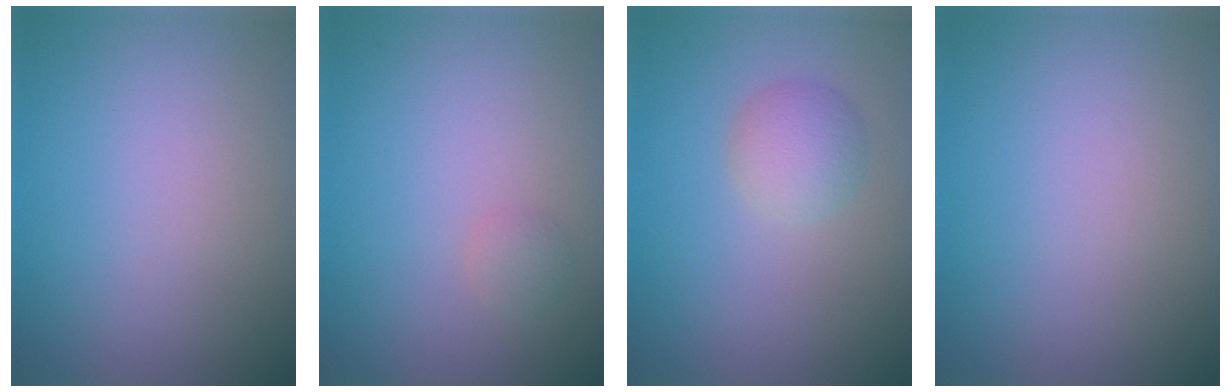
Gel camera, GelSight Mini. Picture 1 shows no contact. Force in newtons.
{"total": 0.8, "press": 0.8, "slide": 0.0}
{"total": 2.5, "press": 2.5, "slide": 0.1}
{"total": 0.0}